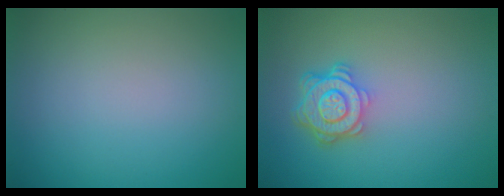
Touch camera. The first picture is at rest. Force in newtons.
{"total": 4.6, "press": 3.5, "slide": 2.9}